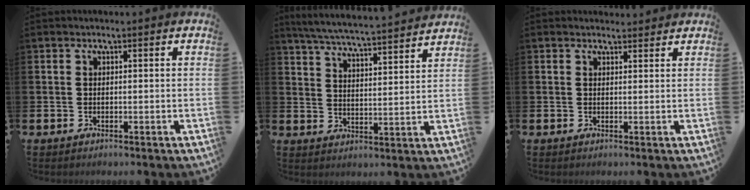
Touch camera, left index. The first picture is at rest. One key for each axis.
{"total": 6.1, "fx": 6.0, "fy": -0.1, "fz": 1.5, "tx": -0.055, "ty": -0.044, "tz": 0.104}
{"total": 1.4, "fx": 1.3, "fy": 0.4, "fz": 0.0, "tx": 0.006, "ty": -0.002, "tz": 0.022}